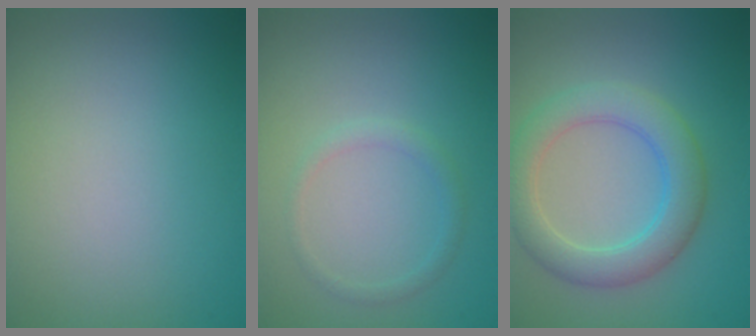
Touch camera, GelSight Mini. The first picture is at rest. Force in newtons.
{"total": 1.3, "press": 1.3, "slide": 0.2}
{"total": 4.7, "press": 4.7, "slide": 0.3}